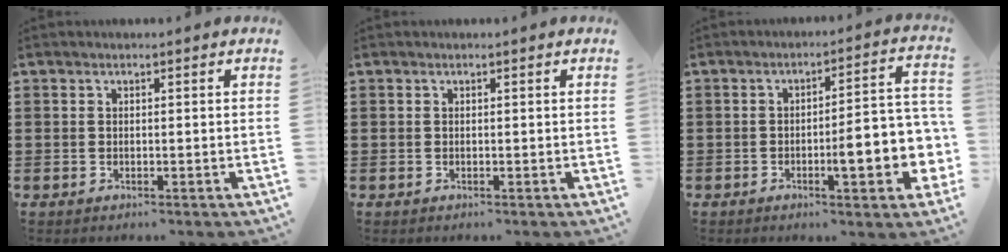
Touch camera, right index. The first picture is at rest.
{"total": 0.0}
{"total": 9.0, "force": [-2.4, 2.4, 8.3], "torque": [-0.111, -0.015, -0.041]}